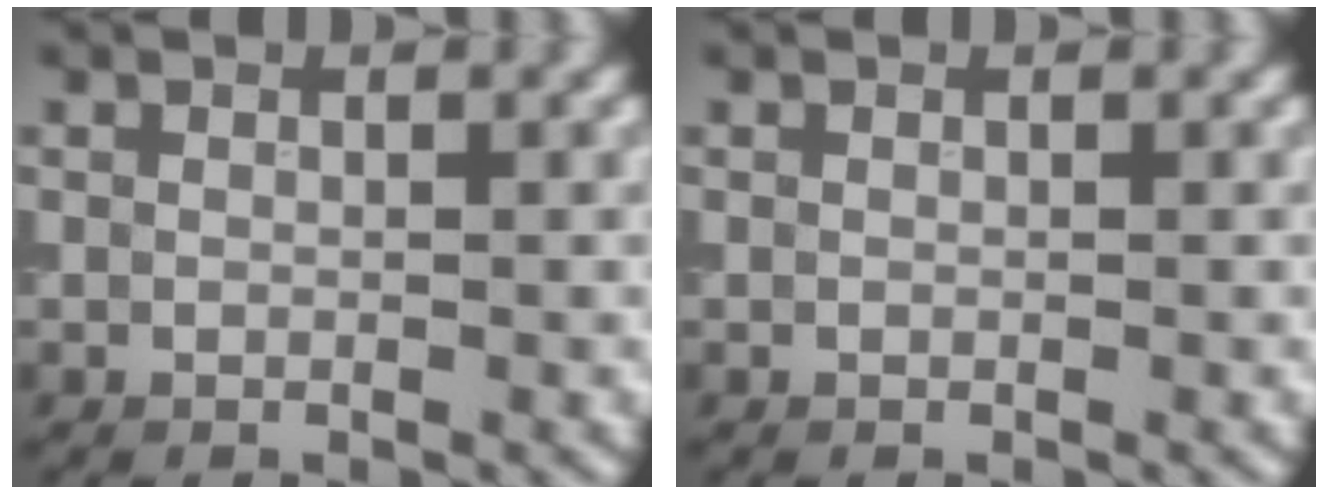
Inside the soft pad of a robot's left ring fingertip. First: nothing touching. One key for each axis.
{"total": 0.0}